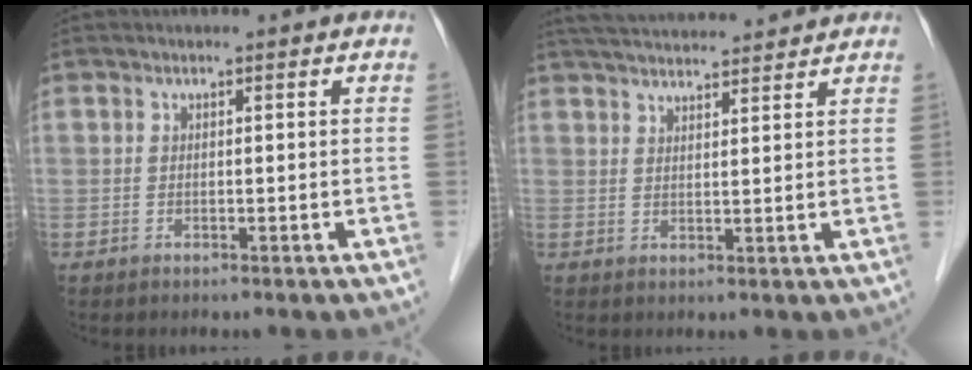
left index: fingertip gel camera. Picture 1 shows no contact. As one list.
[{"total": 11.7, "force": [11.0, 1.1, 3.8], "torque": [-0.072, 0.031, 0.167]}]